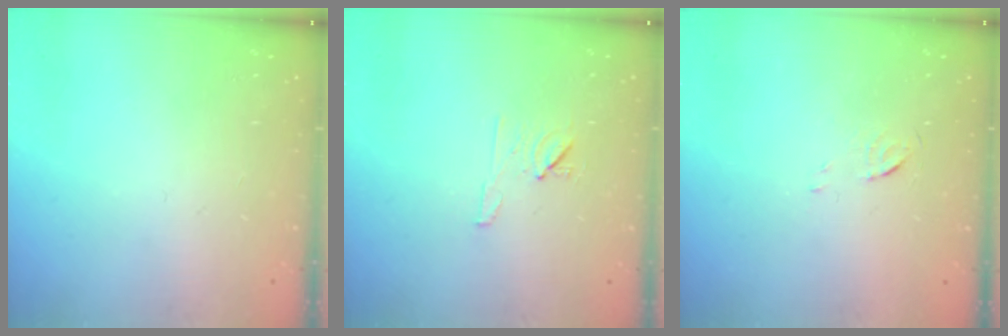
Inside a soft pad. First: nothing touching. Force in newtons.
{"total": 6.4, "press": 6.4, "slide": 0.6}
{"total": 3.3, "press": 3.3, "slide": 0.4}